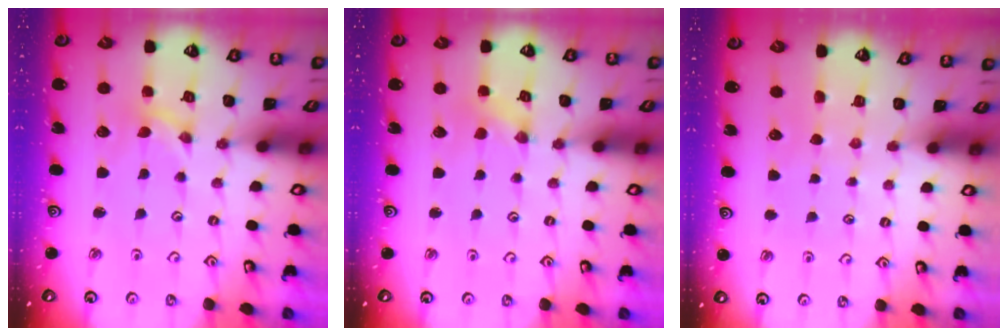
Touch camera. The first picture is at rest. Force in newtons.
{"total": 0.0}
{"total": 0.0}